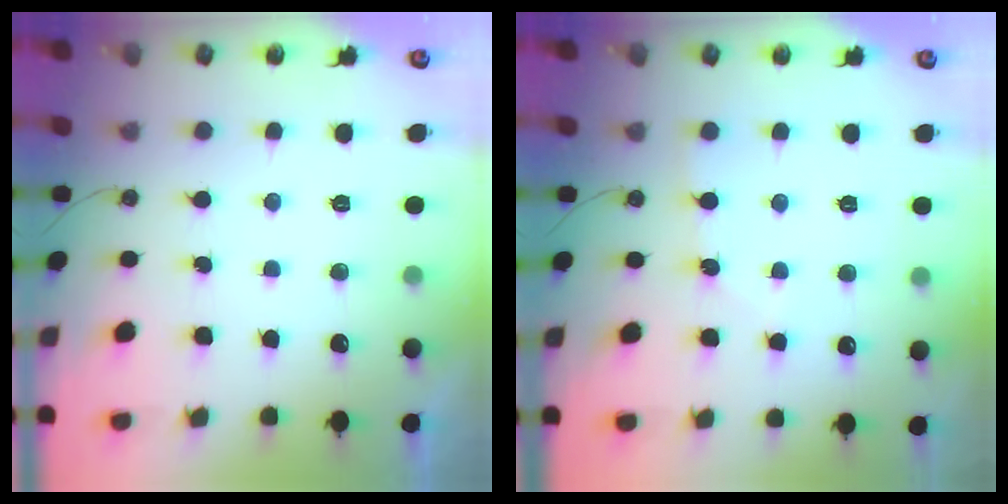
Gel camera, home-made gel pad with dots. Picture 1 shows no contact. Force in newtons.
{"total": 2.7, "press": 2.7, "slide": 0.3}